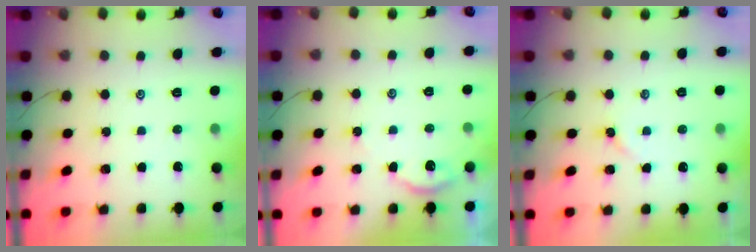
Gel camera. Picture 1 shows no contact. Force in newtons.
{"total": 2.8, "press": 2.8, "slide": 0.4}
{"total": 2.3, "press": 2.3, "slide": 0.5}